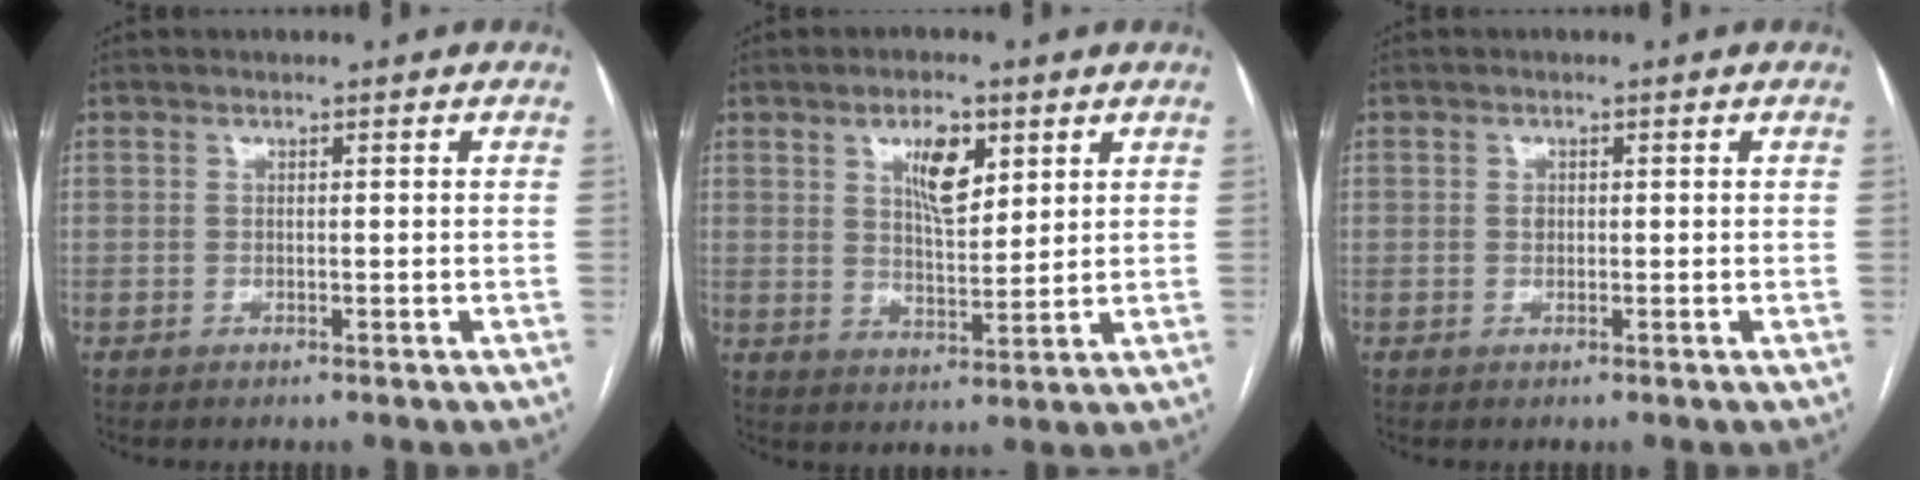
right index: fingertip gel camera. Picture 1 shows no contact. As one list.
[{"total": 6.8, "force": [3.2, 2.5, 5.4], "torque": [-0.095, 0.001, 0.059]}, {"total": 0.9, "force": [0.1, 0.7, 0.4], "torque": [-0.007, 0.001, 0.002]}]